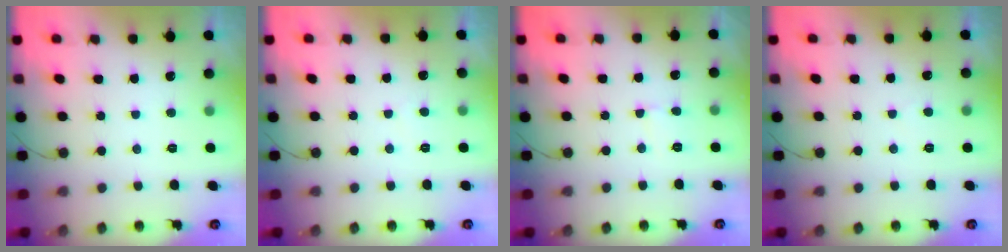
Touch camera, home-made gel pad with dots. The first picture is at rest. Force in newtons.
{"total": 2.9, "press": 2.9, "slide": 0.3}
{"total": 3.9, "press": 3.9, "slide": 0.4}
{"total": 2.8, "press": 2.8, "slide": 0.3}